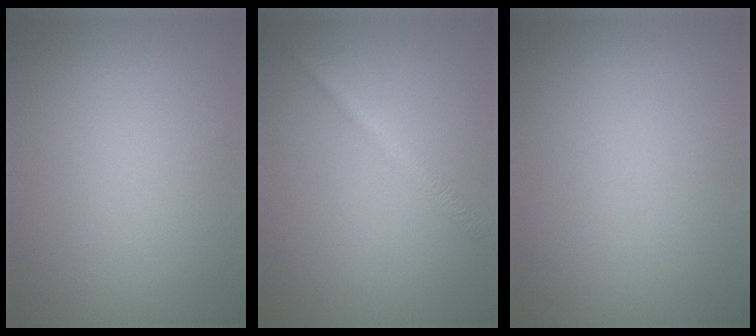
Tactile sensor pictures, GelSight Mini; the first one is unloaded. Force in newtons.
{"total": 1.8, "press": 1.8, "slide": 0.0}
{"total": 0.0}